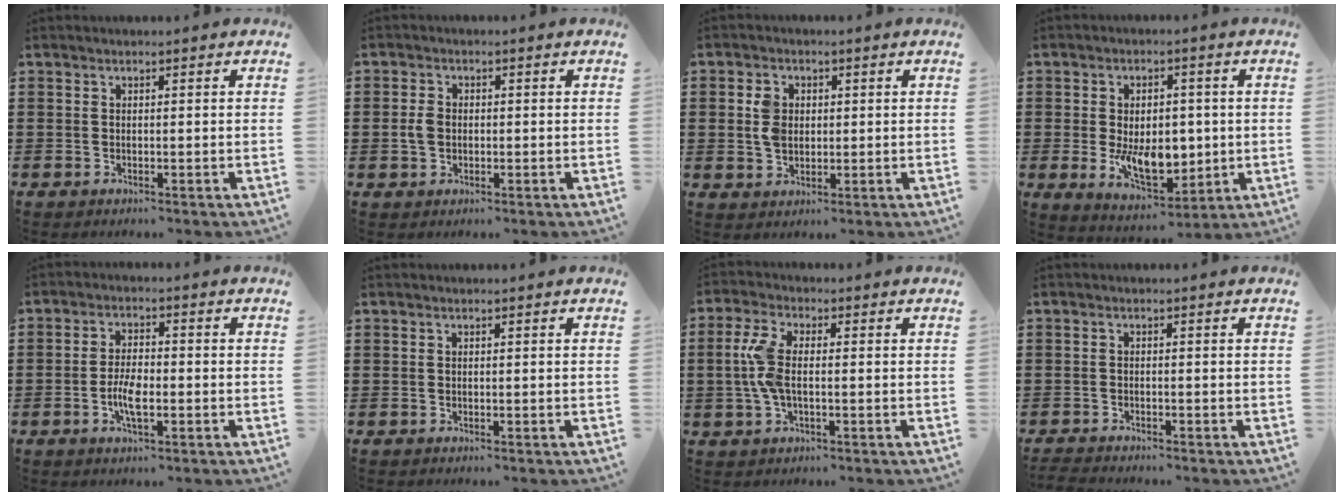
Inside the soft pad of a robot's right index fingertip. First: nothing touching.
{"total": 2.5, "force": [-0.1, 1.9, 1.6], "torque": [-0.043, 0.003, -0.005]}
{"total": 4.1, "force": [0.5, 3.1, 2.6], "torque": [-0.059, 0.012, 0.009]}
{"total": 9.2, "force": [-0.8, 5.9, 7.0], "torque": [-0.113, -0.001, -0.017]}
{"total": 4.8, "force": [-1.3, 1.8, 4.3], "torque": [-0.094, -0.001, -0.029]}
{"total": 0.0}
{"total": 6.4, "force": [-0.1, 2.9, 5.8], "torque": [-0.142, -0.003, -0.011]}
{"total": 1.3, "force": [-1.3, 0.0, 0.1], "torque": [-0.006, -0.002, -0.026]}